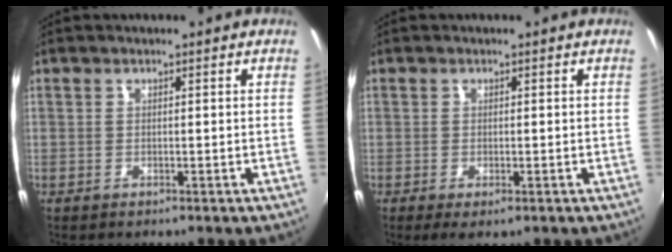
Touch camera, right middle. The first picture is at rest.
{"total": 2.2, "force": [-0.9, 0.8, 1.8], "torque": [-0.036, -0.010, -0.012]}